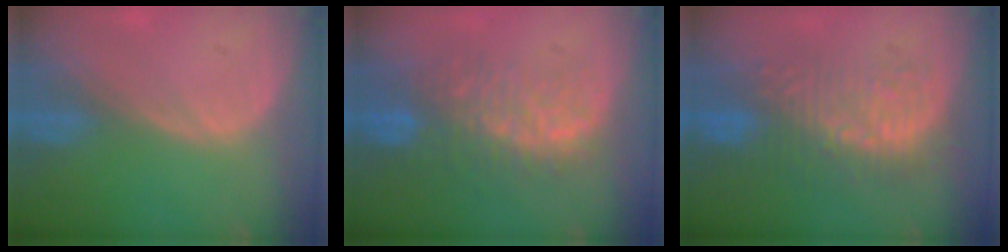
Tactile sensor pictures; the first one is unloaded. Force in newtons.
{"total": 10.0, "press": 8.6, "slide": 5.2}
{"total": 8.9, "press": 8.7, "slide": 2.0}